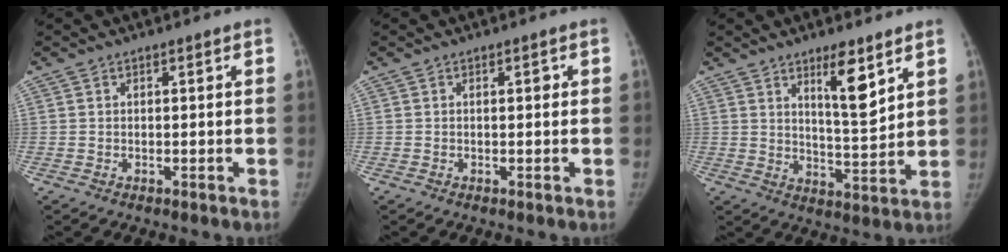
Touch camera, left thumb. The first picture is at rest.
{"total": 0.7, "force": [0.2, 0.3, 0.6], "torque": [-0.006, 0.001, 0.003]}
{"total": 8.9, "force": [5.3, 2.1, 6.9], "torque": [-0.100, -0.045, 0.089]}